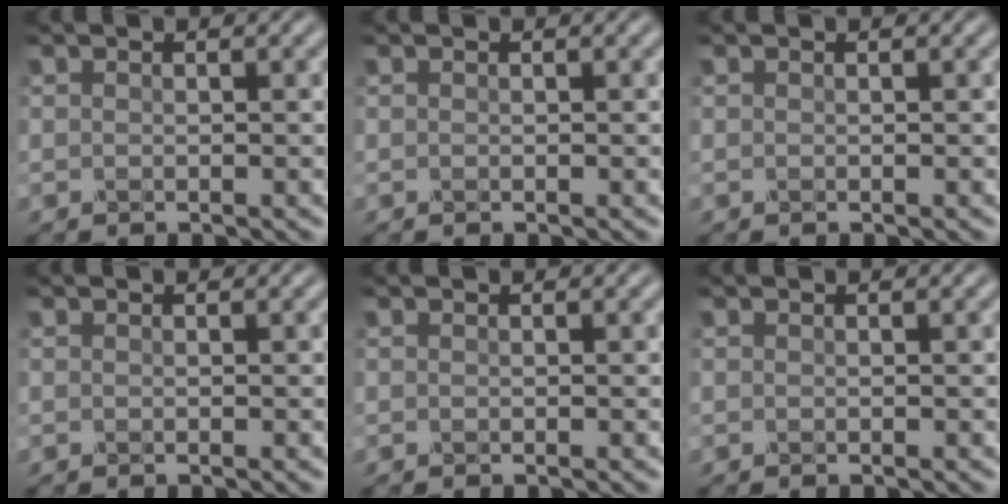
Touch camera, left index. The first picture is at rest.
{"total": 0.0}
{"total": 0.0}
{"total": 0.0}
{"total": 0.0}
{"total": 0.0}